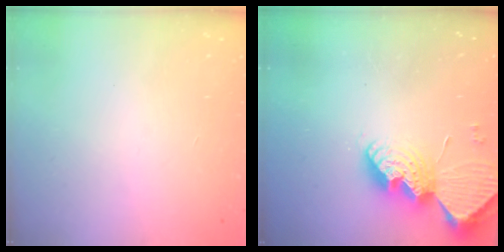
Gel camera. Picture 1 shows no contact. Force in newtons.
{"total": 13.0, "press": 12.9, "slide": 1.2}